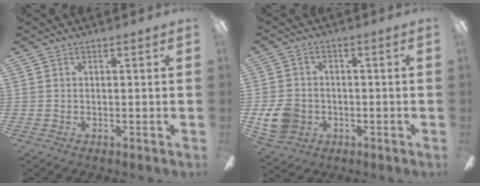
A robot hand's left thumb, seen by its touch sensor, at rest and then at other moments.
{"total": 8.7, "force": [-2.1, 7.4, 4.0], "torque": [-0.085, 0.020, -0.038]}